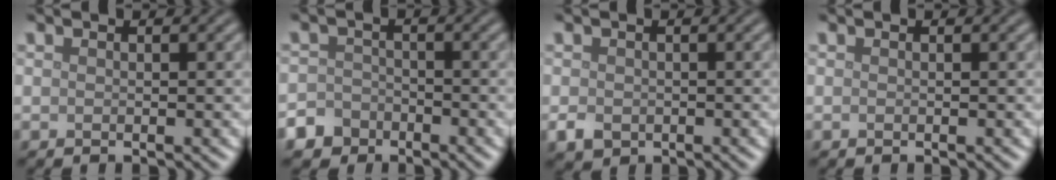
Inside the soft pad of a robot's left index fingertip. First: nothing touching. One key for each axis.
{"total": 4.2, "fx": -3.0, "fy": 2.9, "fz": 0.5, "tx": 0.015, "ty": -0.005, "tz": -0.055}
{"total": 1.8, "fx": -0.6, "fy": 1.4, "fz": 0.8, "tx": -0.013, "ty": -0.006, "tz": -0.016}
{"total": 0.0}